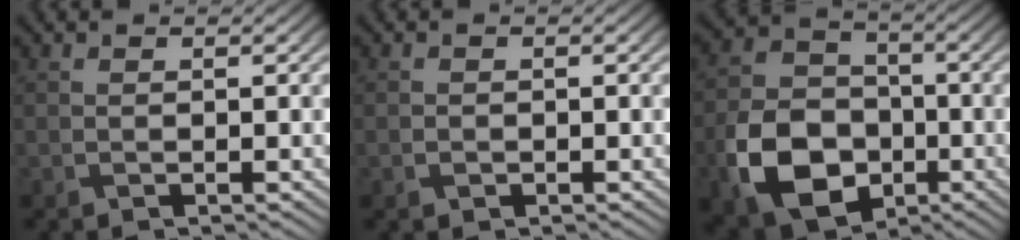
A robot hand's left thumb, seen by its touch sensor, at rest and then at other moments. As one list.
[{"total": 0.7, "force": [-0.4, 0.5, 0.2], "torque": [-0.005, -0.003, -0.007]}, {"total": 12.0, "force": [-4.5, 8.6, 6.9], "torque": [-0.167, -0.018, -0.094]}]